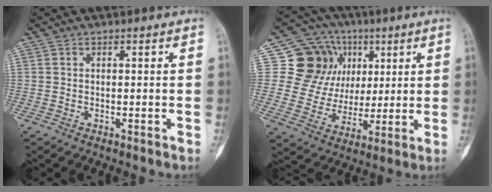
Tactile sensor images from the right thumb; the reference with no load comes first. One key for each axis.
{"total": 14.9, "fx": 4.9, "fy": 13.3, "fz": 4.6, "tx": -0.030, "ty": 0.006, "tz": 0.091}